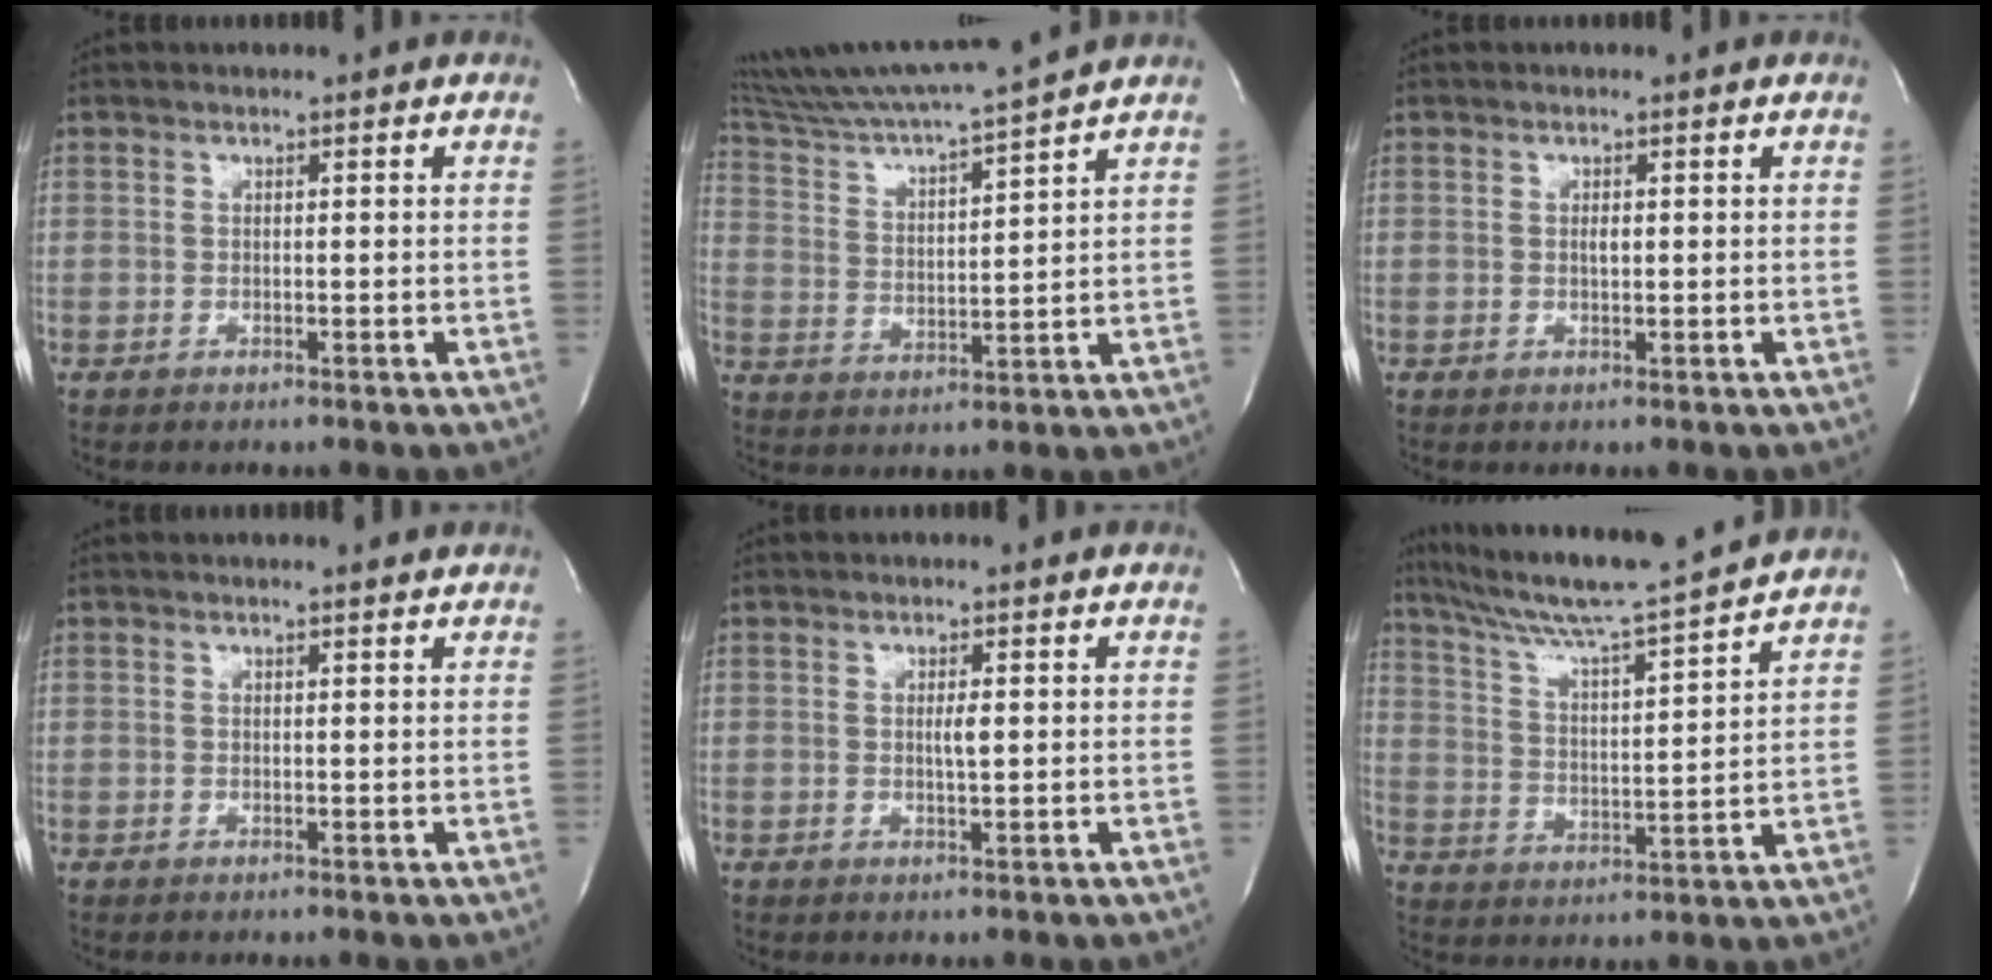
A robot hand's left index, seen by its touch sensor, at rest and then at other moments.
{"total": 13.7, "force": [12.5, -2.3, 5.2], "torque": [-0.103, -0.017, 0.206]}
{"total": 0.8, "force": [0.2, 0.2, 0.8], "torque": [-0.016, -0.003, 0.003]}
{"total": 1.7, "force": [1.7, -0.1, 0.3], "torque": [-0.011, 0.000, 0.017]}
{"total": 1.4, "force": [0.2, 0.0, 1.4], "torque": [-0.031, -0.003, 0.004]}
{"total": 16.2, "force": [14.7, -1.5, 6.7], "torque": [-0.126, -0.010, 0.232]}